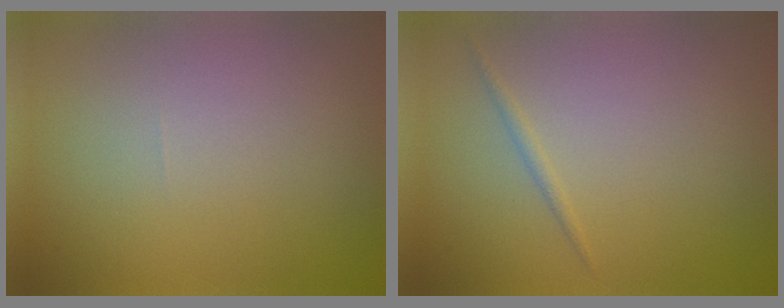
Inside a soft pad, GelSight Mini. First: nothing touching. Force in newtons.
{"total": 0.7, "press": 0.7, "slide": 0.0}